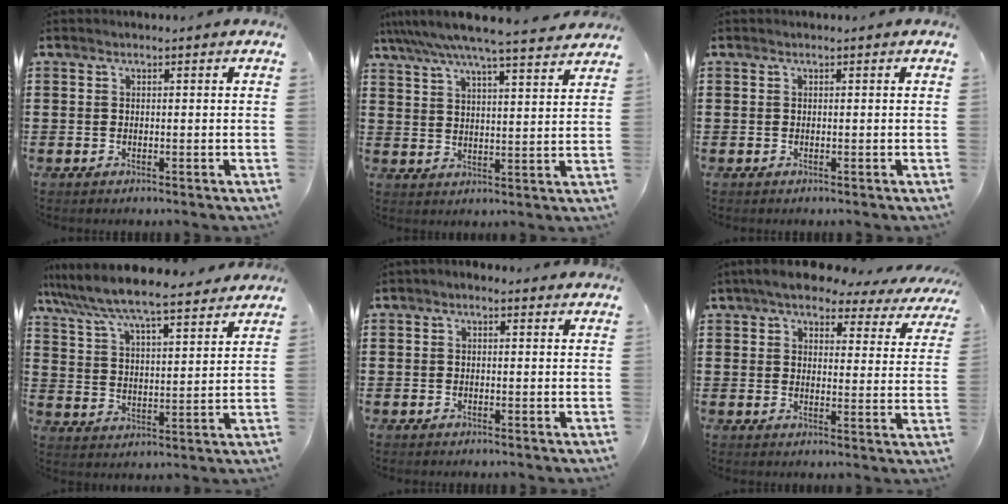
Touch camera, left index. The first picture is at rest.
{"total": 6.6, "force": [5.8, -0.3, 3.0], "torque": [-0.080, -0.034, 0.099]}
{"total": 0.0}
{"total": 7.0, "force": [6.6, 0.0, 2.4], "torque": [-0.076, -0.042, 0.110]}
{"total": 0.8, "force": [-0.1, 0.6, 0.6], "torque": [-0.013, 0.005, -0.002]}
{"total": 5.9, "force": [5.2, 1.4, 2.4], "torque": [-0.063, -0.023, 0.089]}